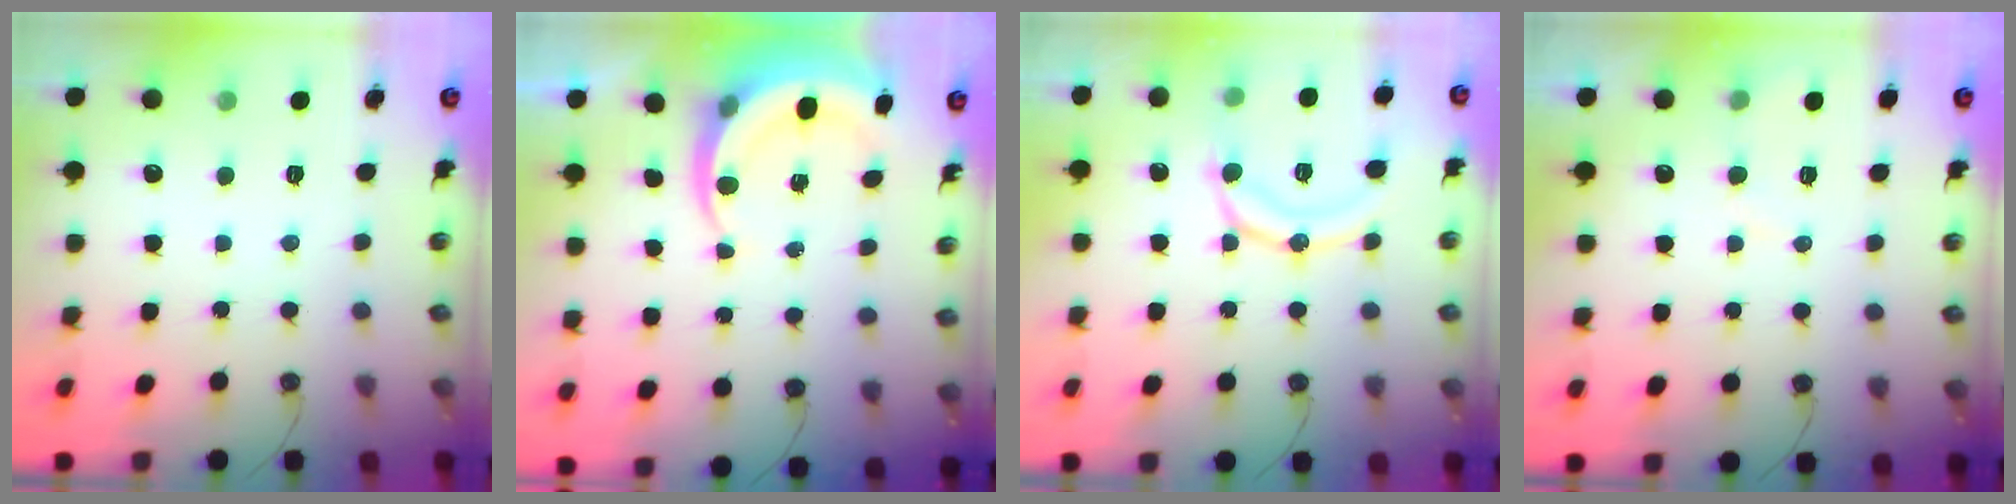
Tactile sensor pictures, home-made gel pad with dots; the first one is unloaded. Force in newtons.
{"total": 6.3, "press": 6.3, "slide": 0.2}
{"total": 14.2, "press": 14.1, "slide": 1.7}
{"total": 4.6, "press": 4.4, "slide": 1.4}